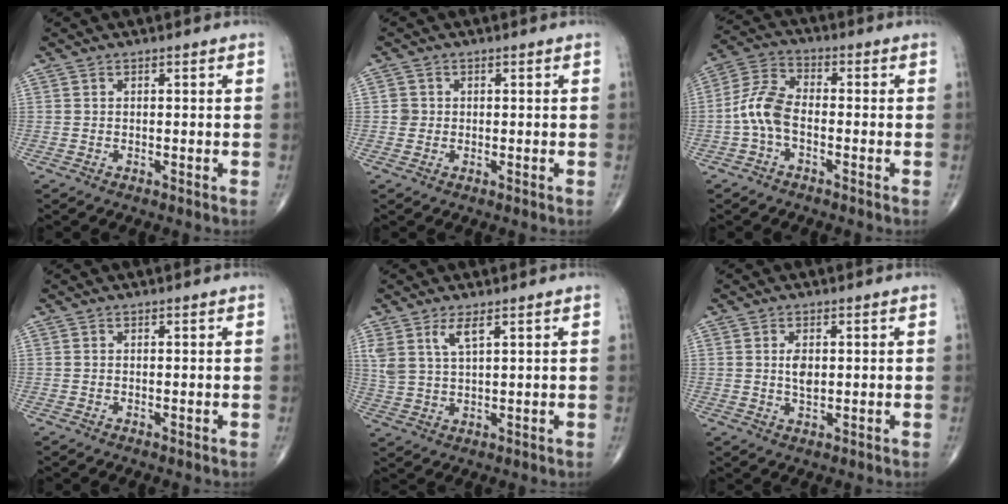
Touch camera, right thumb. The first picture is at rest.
{"total": 1.6, "force": [0.0, 1.6, 0.2], "torque": [0.004, 0.004, -0.001]}
{"total": 7.6, "force": [-1.9, 4.2, 6.0], "torque": [-0.128, 0.029, -0.048]}
{"total": 0.0}
{"total": 4.8, "force": [2.8, 1.5, 3.6], "torque": [-0.079, -0.013, 0.063]}
{"total": 3.1, "force": [0.5, 1.6, 2.7], "torque": [-0.044, -0.005, 0.010]}